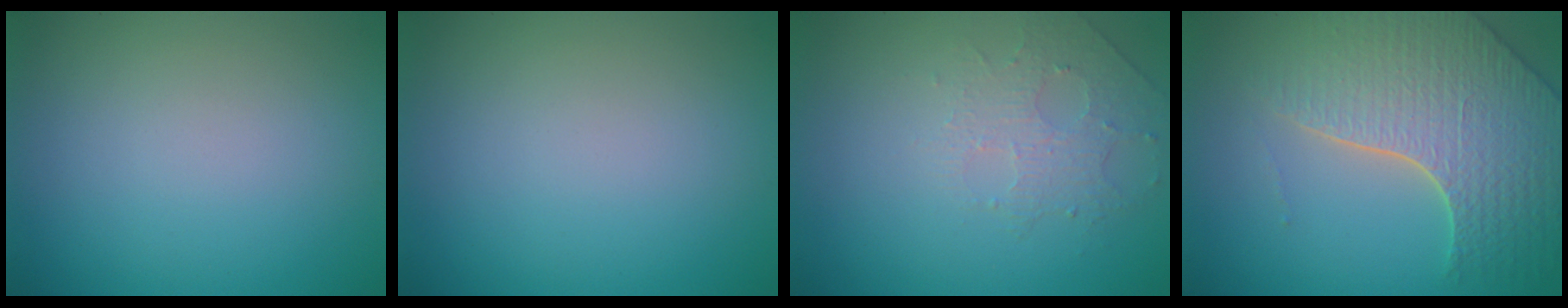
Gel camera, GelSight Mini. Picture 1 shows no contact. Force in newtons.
{"total": 0.0}
{"total": 1.6, "press": 1.2, "slide": 1.0}
{"total": 6.4, "press": 5.2, "slide": 3.7}